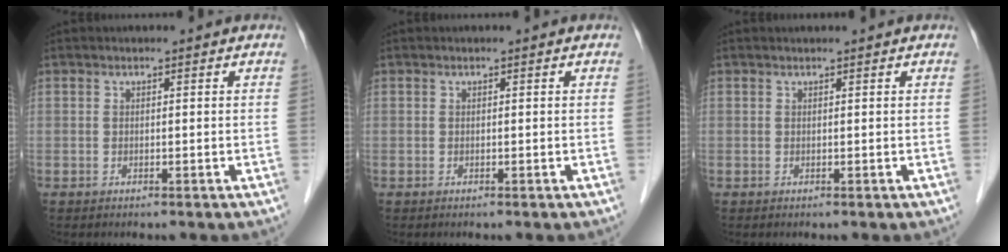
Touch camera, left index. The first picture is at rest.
{"total": 0.0}
{"total": 0.7, "force": [0.7, 0.0, 0.2], "torque": [-0.006, 0.008, 0.013]}